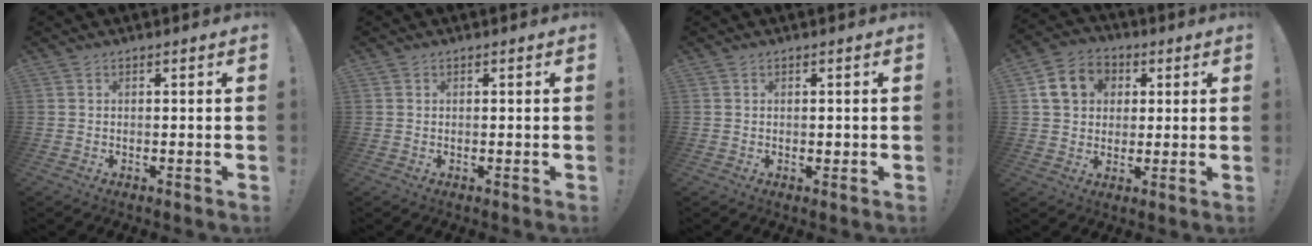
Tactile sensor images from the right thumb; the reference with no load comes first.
{"total": 0.0}
{"total": 0.6, "force": [-0.1, 0.5, 0.4], "torque": [-0.003, 0.002, -0.003]}
{"total": 11.4, "force": [3.1, 9.7, 5.1], "torque": [-0.080, 0.006, 0.068]}